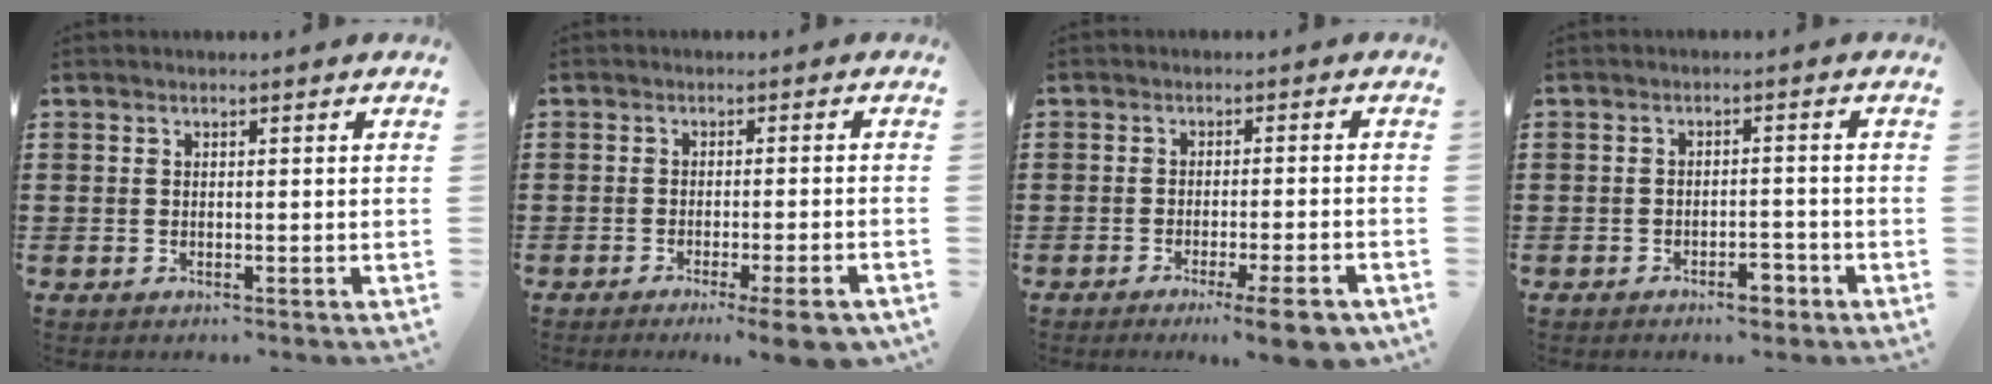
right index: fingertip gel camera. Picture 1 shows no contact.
{"total": 4.3, "force": [-3.1, -0.4, 3.1], "torque": [-0.046, -0.016, -0.053]}
{"total": 5.7, "force": [-4.0, -0.1, 4.1], "torque": [-0.062, -0.014, -0.068]}
{"total": 3.3, "force": [-2.6, 1.3, 1.7], "torque": [-0.028, 0.008, -0.049]}